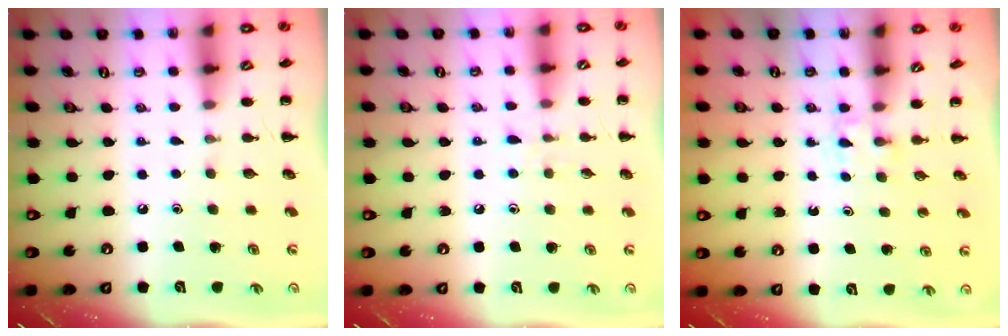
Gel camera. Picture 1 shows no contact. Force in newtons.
{"total": 5.0, "press": 4.4, "slide": 2.3}
{"total": 1.4, "press": 1.2, "slide": 0.8}